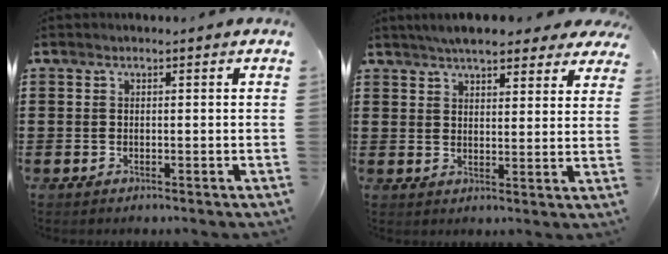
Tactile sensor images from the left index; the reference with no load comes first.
{"total": 6.0, "force": [5.4, 1.1, 2.5], "torque": [-0.056, -0.007, 0.098]}